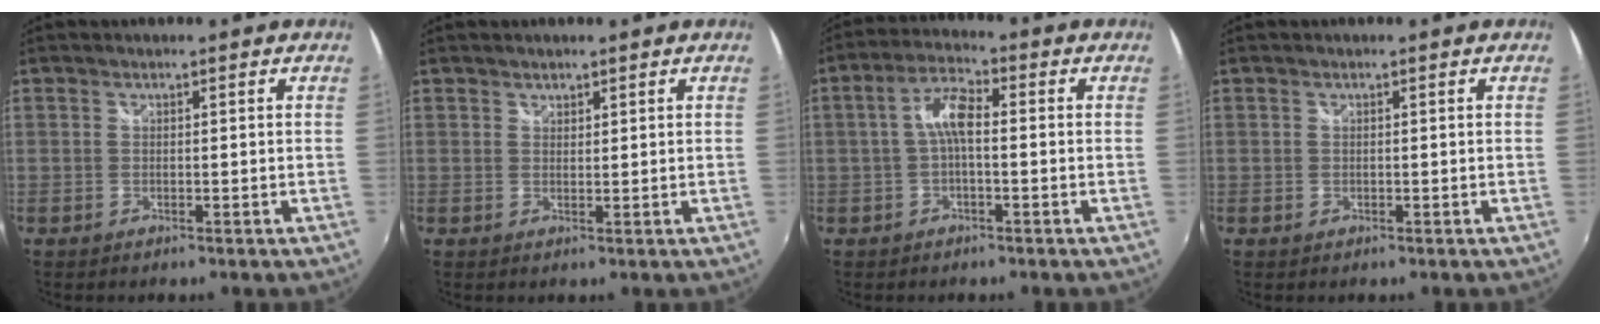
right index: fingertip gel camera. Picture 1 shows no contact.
{"total": 1.1, "force": [0.9, 0.6, 0.0], "torque": [0.002, 0.001, 0.016]}
{"total": 5.5, "force": [-0.4, 1.8, 5.2], "torque": [-0.107, 0.018, -0.009]}
{"total": 0.0}